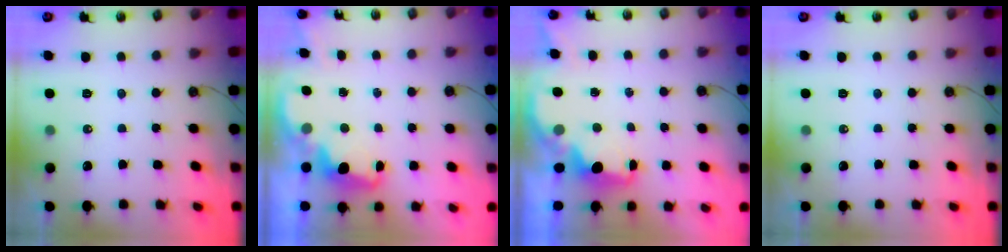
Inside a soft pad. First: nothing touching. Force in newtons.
{"total": 2.5, "press": 2.5, "slide": 0.6}
{"total": 2.1, "press": 2.0, "slide": 0.8}
{"total": 0.0}